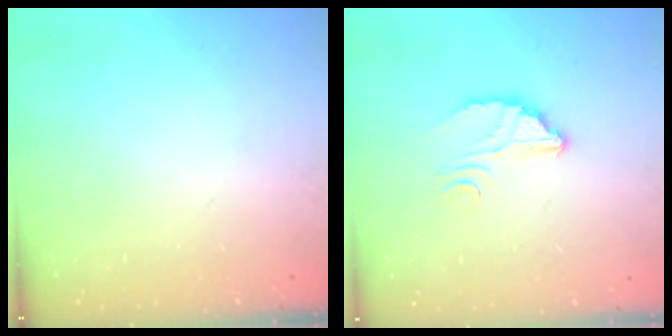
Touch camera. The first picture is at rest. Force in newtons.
{"total": 3.9, "press": 3.9, "slide": 0.2}